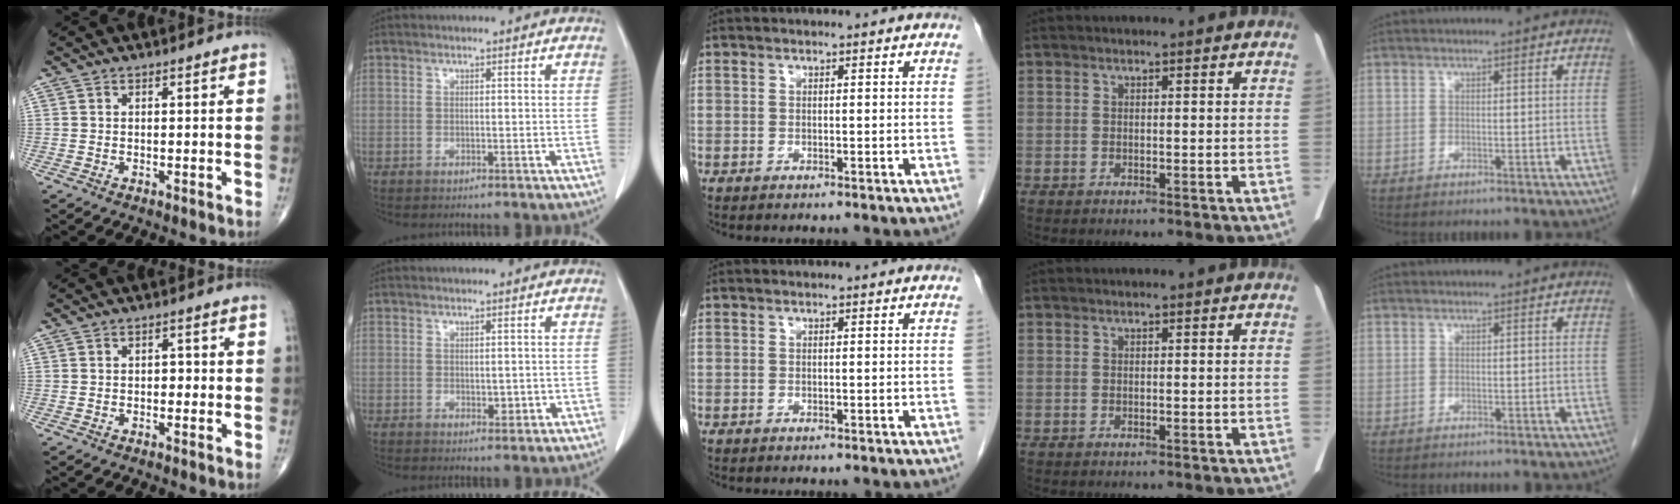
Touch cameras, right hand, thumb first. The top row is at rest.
{"thumb": {"total": 1.7, "force": [-0.1, 1.2, 1.3], "torque": [-0.008, 0.005, -0.007]}, "index": {"total": 1.9, "force": [-0.2, 1.1, 1.6], "torque": [-0.018, -0.002, 0.005]}}